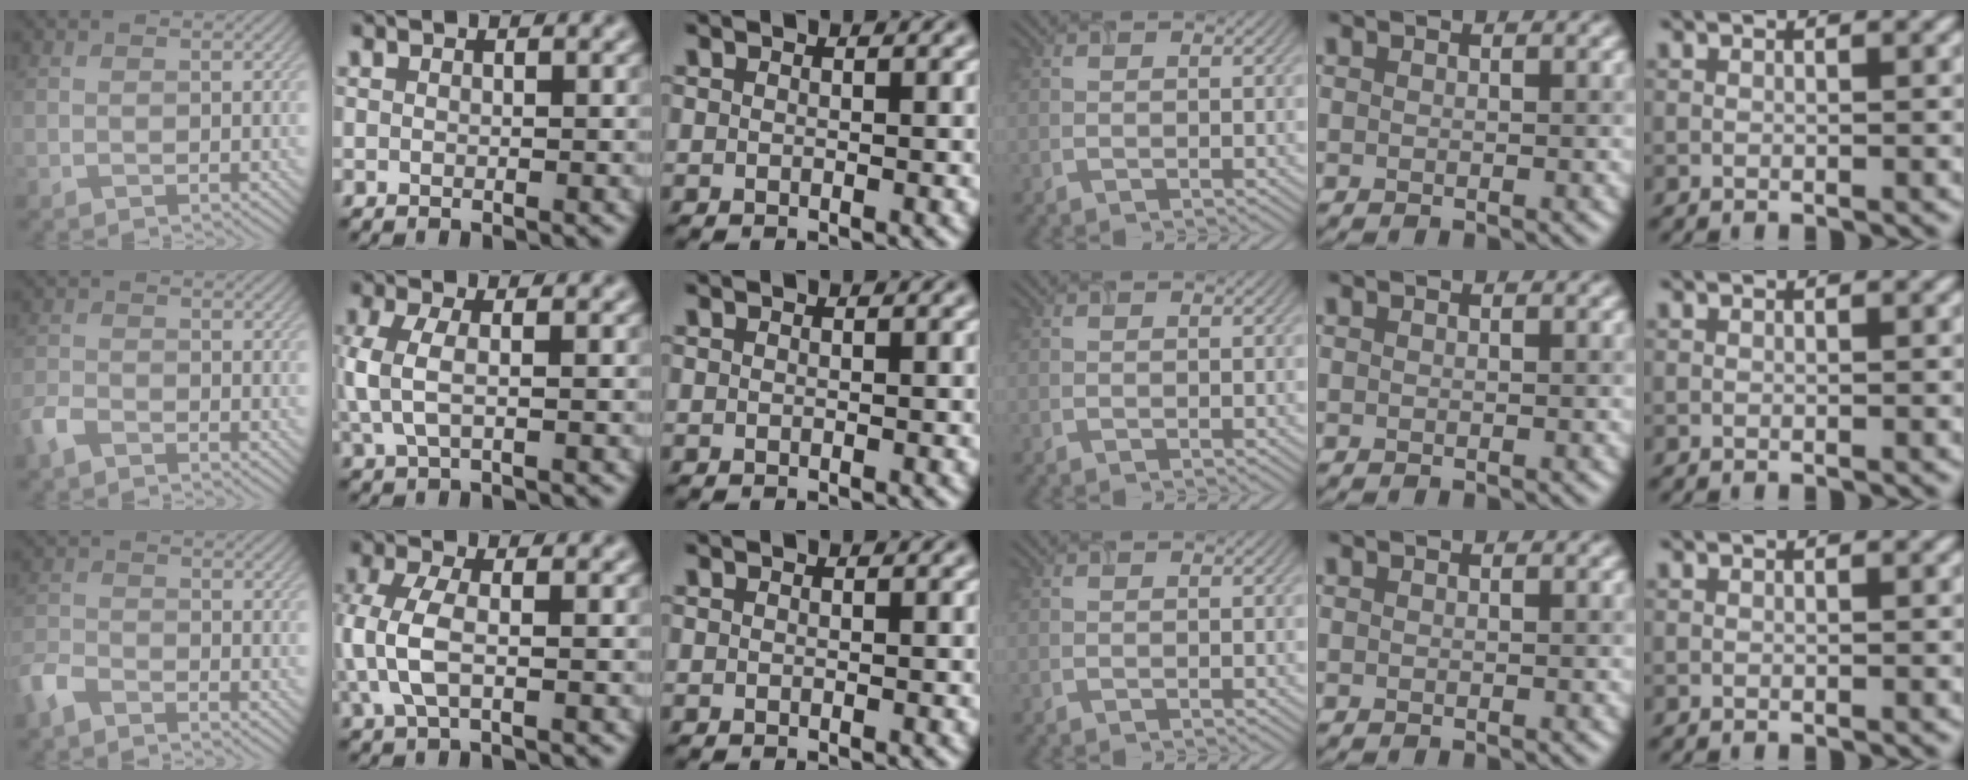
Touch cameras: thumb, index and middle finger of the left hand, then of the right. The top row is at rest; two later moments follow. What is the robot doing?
{"motion": "insert", "object": "airpods case & airpods"}